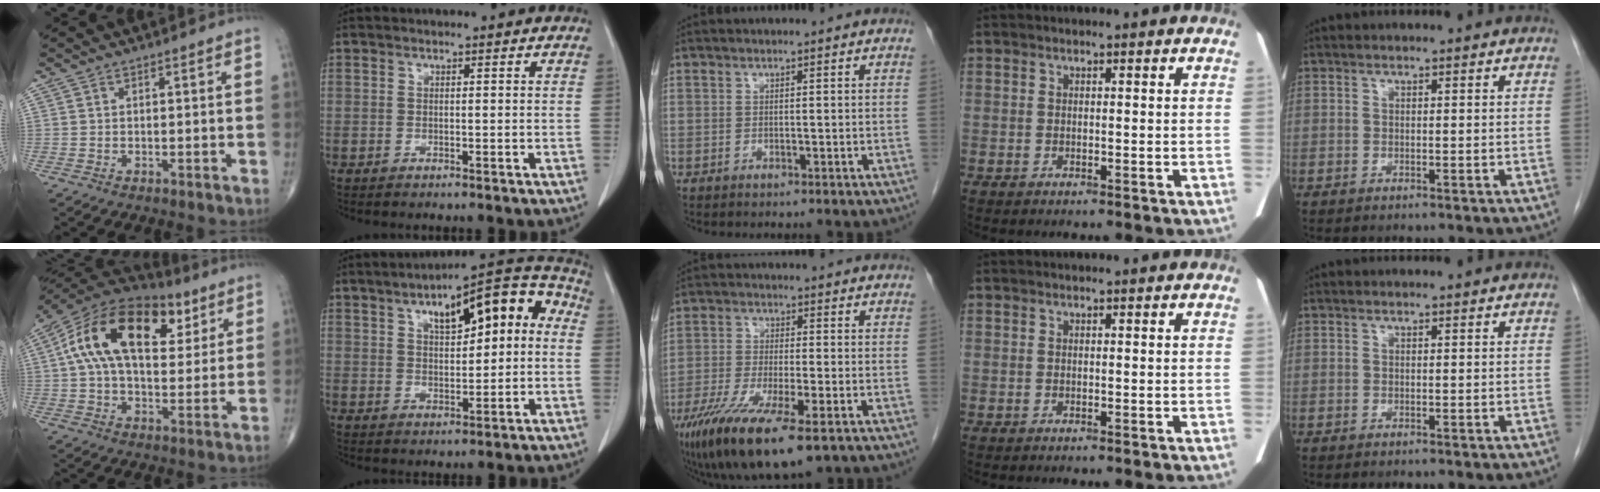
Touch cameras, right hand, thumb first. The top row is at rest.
{"thumb": {"total": 23.1, "force": [7.6, 13.1, 17.4], "torque": [-0.293, 0.017, 0.118]}, "index": {"total": 14.4, "force": [3.5, 5.3, 12.9], "torque": [-0.171, 0.045, 0.046]}, "middle": {"total": 14.8, "force": [-9.1, 2.7, 11.3], "torque": [-0.209, -0.044, -0.153]}}